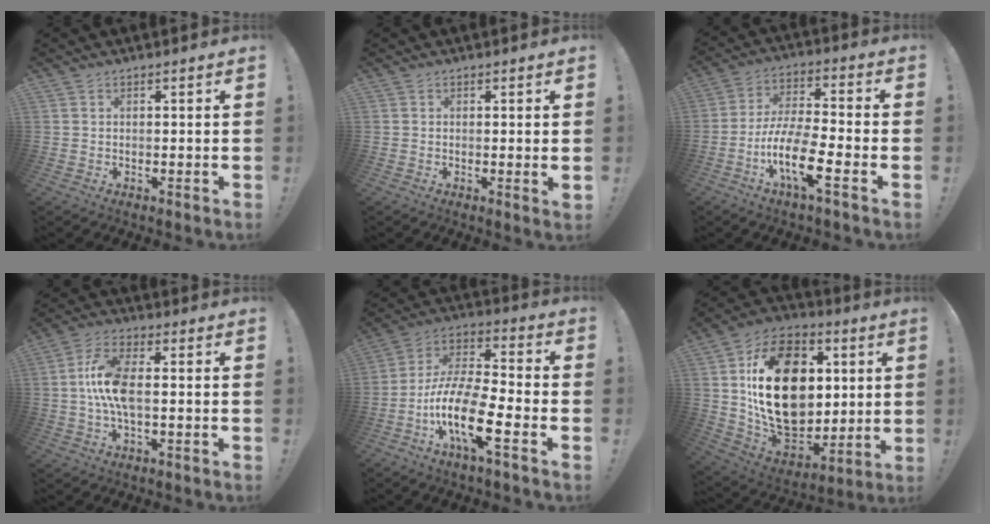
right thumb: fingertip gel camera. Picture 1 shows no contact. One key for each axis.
{"total": 1.8, "fx": 0.6, "fy": -0.3, "fz": 1.7, "tx": -0.013, "ty": -0.010, "tz": 0.006}
{"total": 15.6, "fx": -6.6, "fy": 4.8, "fz": 13.3, "tx": -0.255, "ty": 0.020, "tz": -0.112}
{"total": 11.4, "fx": -0.3, "fy": 5.0, "fz": 10.3, "tx": -0.204, "ty": 0.003, "tz": -0.005}
{"total": 19.3, "fx": -7.9, "fy": 6.1, "fz": 16.5, "tx": -0.327, "ty": 0.028, "tz": -0.137}
{"total": 27.0, "fx": 4.1, "fy": 19.1, "fz": 18.6, "tx": -0.323, "ty": -0.018, "tz": 0.096}